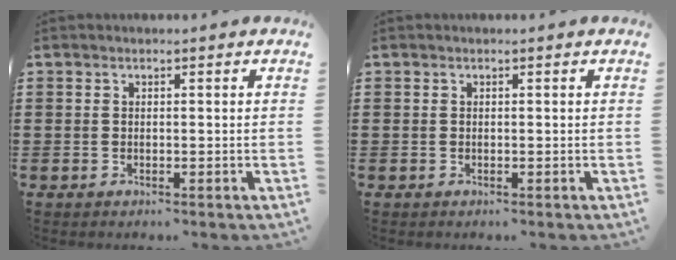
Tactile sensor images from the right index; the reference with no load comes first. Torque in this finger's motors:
{"motor_torque": [0.00, 0.00, 0.00, -0.01]}